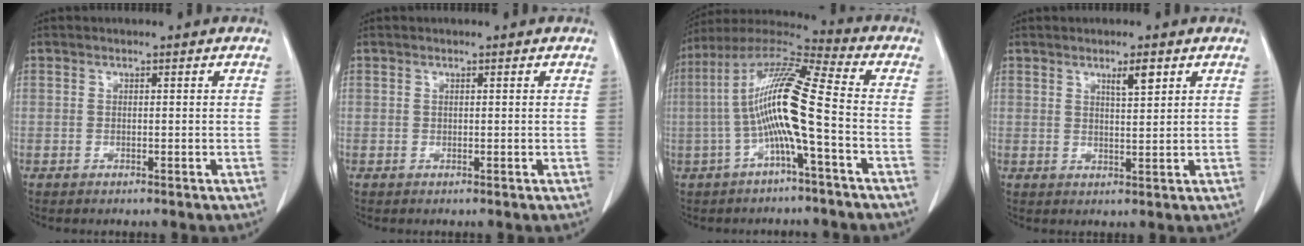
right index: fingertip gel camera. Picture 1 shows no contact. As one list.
[{"total": 0.0}, {"total": 12.8, "force": [-2.3, 0.1, 12.6], "torque": [-0.247, 0.024, -0.053]}, {"total": 3.0, "force": [1.8, 0.4, 2.4], "torque": [-0.041, -0.002, 0.030]}]